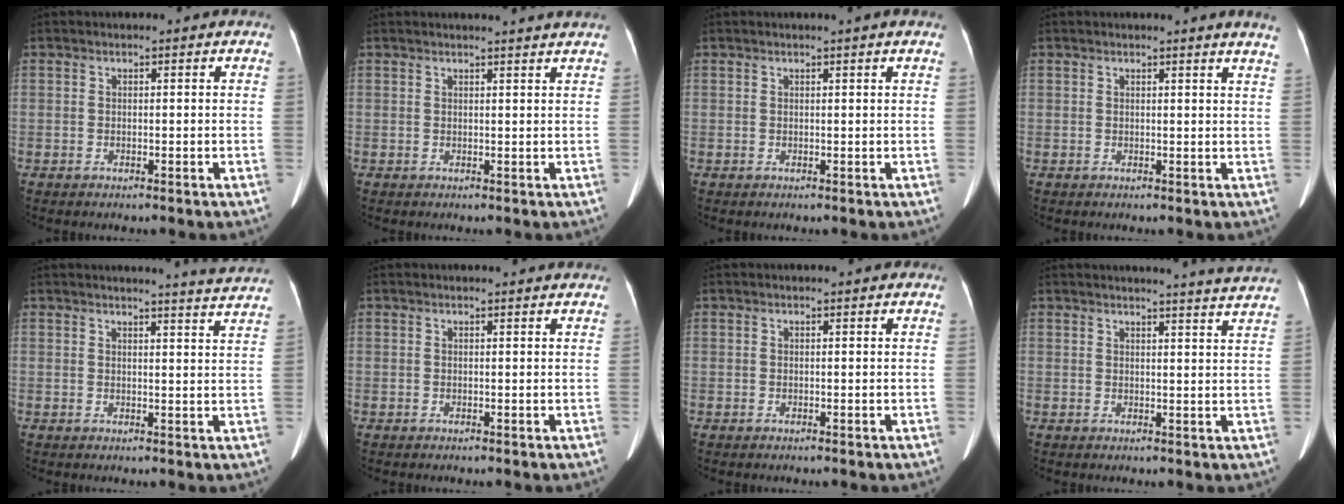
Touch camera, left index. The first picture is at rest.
{"total": 4.3, "force": [4.0, -0.8, 1.4], "torque": [-0.016, 0.004, 0.037]}
{"total": 0.7, "force": [0.5, -0.3, 0.5], "torque": [-0.014, -0.002, 0.013]}
{"total": 3.7, "force": [3.3, -0.7, 1.6], "torque": [-0.018, -0.013, 0.018]}
{"total": 7.0, "force": [6.7, -1.5, 1.3], "torque": [-0.026, -0.031, 0.065]}
{"total": 1.1, "force": [1.0, -0.1, 0.2], "torque": [-0.010, 0.004, 0.012]}
{"total": 0.7, "force": [0.6, 0.1, 0.3], "torque": [-0.006, 0.004, 0.006]}
{"total": 8.4, "force": [8.0, -1.5, 2.0], "torque": [-0.027, -0.031, 0.077]}